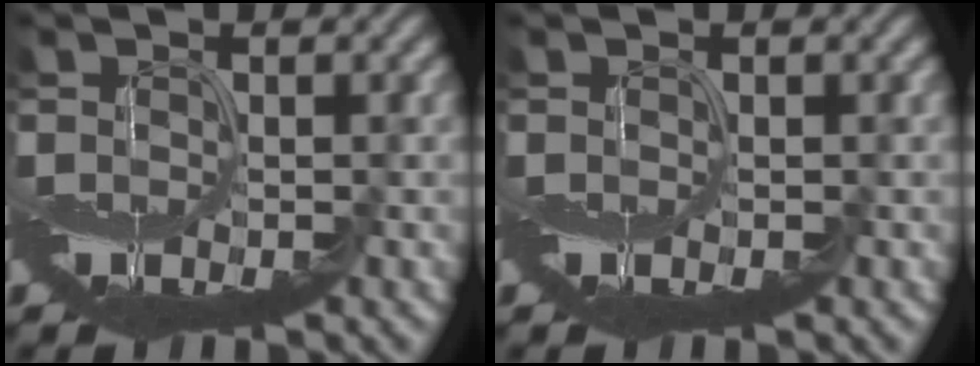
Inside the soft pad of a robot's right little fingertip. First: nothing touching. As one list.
[{"total": 0.0}]